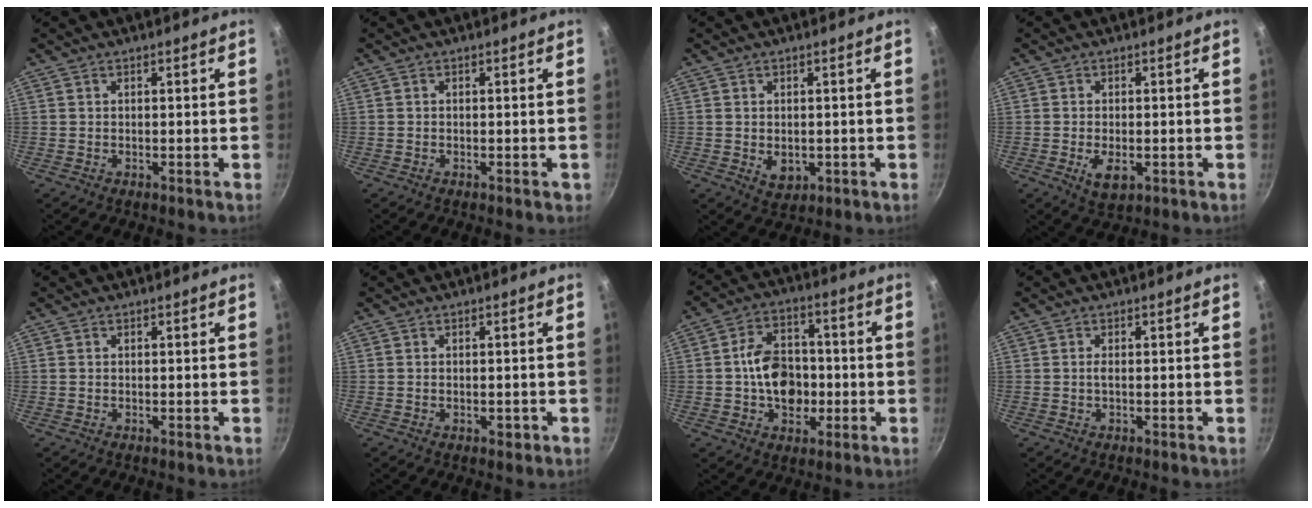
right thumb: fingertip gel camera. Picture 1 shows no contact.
{"total": 0.8, "force": [-0.3, 0.6, 0.5], "torque": [-0.004, 0.002, -0.005]}
{"total": 4.0, "force": [-0.4, 3.0, 2.7], "torque": [-0.037, -0.006, 0.002]}
{"total": 4.9, "force": [-1.3, 2.6, 3.9], "torque": [-0.064, -0.005, -0.015]}
{"total": 0.0}
{"total": 1.6, "force": [-0.5, 1.0, 1.1], "torque": [-0.014, 0.001, -0.008]}
{"total": 12.2, "force": [-1.2, 8.9, 8.3], "torque": [-0.102, 0.020, -0.024]}
{"total": 0.8, "force": [-0.1, 0.2, 0.8], "torque": [-0.022, 0.000, -0.001]}